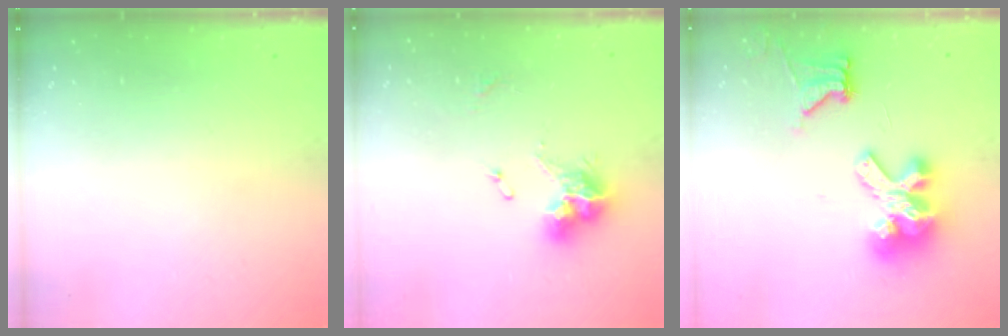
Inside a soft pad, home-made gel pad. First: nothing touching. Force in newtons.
{"total": 9.9, "press": 9.8, "slide": 1.1}
{"total": 14.3, "press": 14.2, "slide": 1.7}